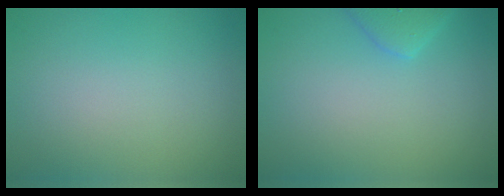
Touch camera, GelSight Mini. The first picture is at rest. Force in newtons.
{"total": 2.1, "press": 2.1, "slide": 0.1}